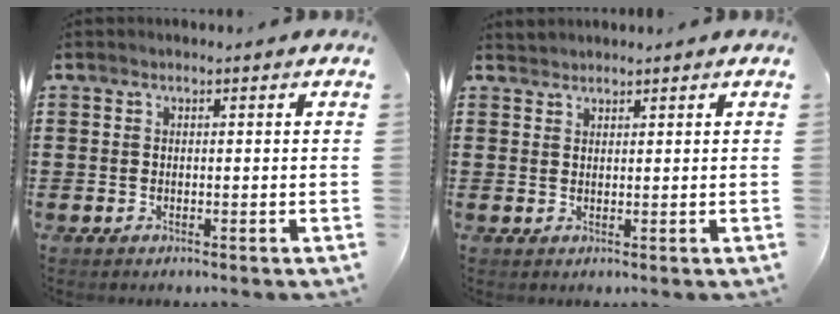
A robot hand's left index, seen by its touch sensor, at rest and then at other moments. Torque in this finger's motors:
{"motor_torque": [0.24, 0.05, 0.02, 0.01]}